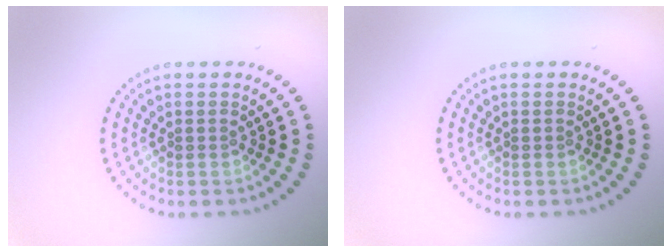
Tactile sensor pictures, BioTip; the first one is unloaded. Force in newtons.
{"total": 0.0}